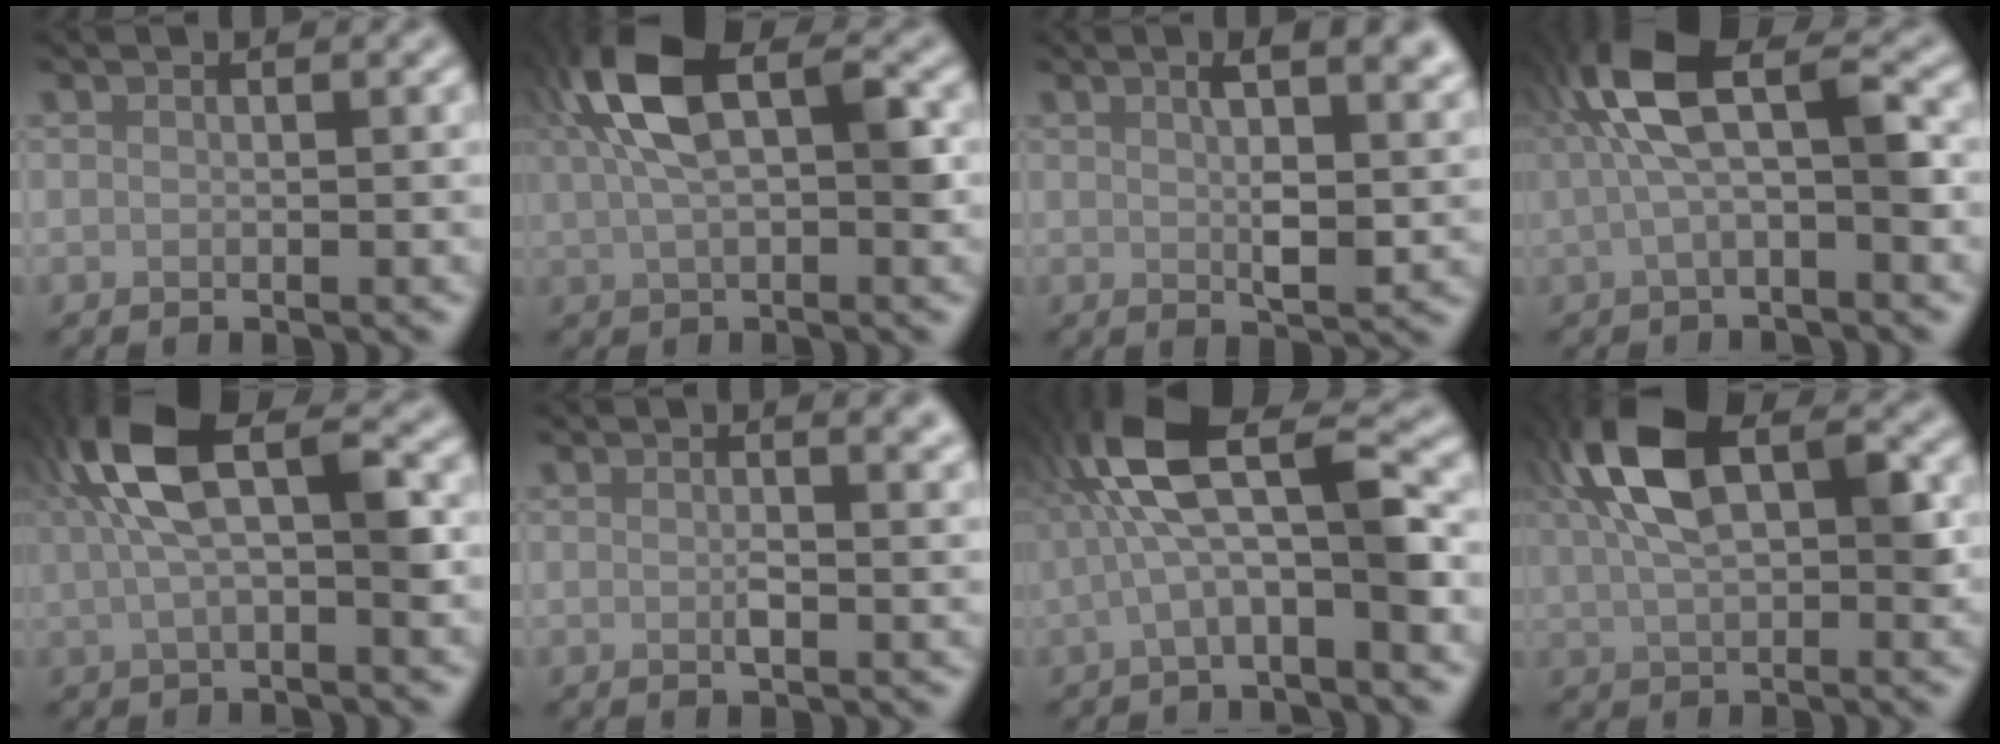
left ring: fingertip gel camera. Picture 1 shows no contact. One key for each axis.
{"total": 8.7, "fx": 2.4, "fy": 4.3, "fz": 7.2, "tx": -0.140, "ty": 0.015, "tz": 0.036}
{"total": 7.3, "fx": 2.3, "fy": 2.8, "fz": 6.3, "tx": -0.088, "ty": -0.001, "tz": 0.034}
{"total": 7.4, "fx": 0.6, "fy": 2.7, "fz": 6.9, "tx": -0.135, "ty": 0.028, "tz": -0.001}
{"total": 8.9, "fx": 2.0, "fy": 3.7, "fz": 7.8, "tx": -0.151, "ty": 0.018, "tz": 0.026}
{"total": 2.7, "fx": 0.7, "fy": 0.8, "fz": 2.4, "tx": -0.031, "ty": -0.001, "tz": 0.010}
{"total": 7.9, "fx": -0.6, "fy": 2.3, "fz": 7.5, "tx": -0.150, "ty": 0.028, "tz": -0.022}
{"total": 9.5, "fx": 2.8, "fy": 5.0, "fz": 7.6, "tx": -0.139, "ty": 0.013, "tz": 0.042}